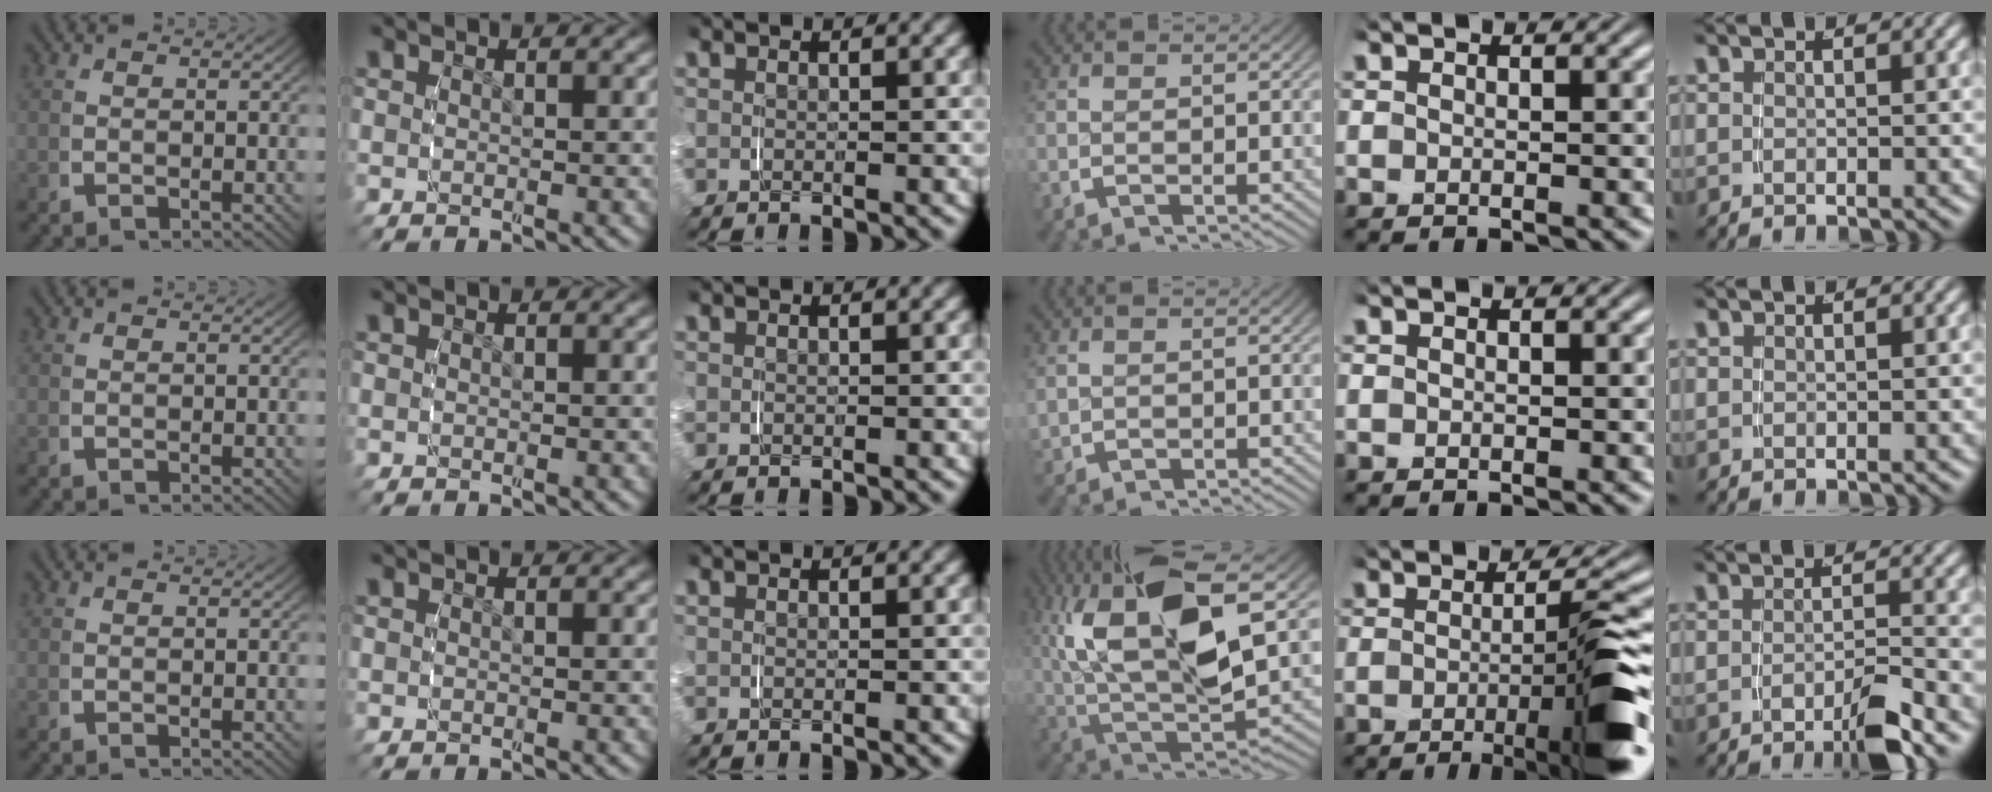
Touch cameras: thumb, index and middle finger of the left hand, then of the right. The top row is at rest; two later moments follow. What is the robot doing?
{"motion": "grasp_and_lifting", "object": "jar lid"}